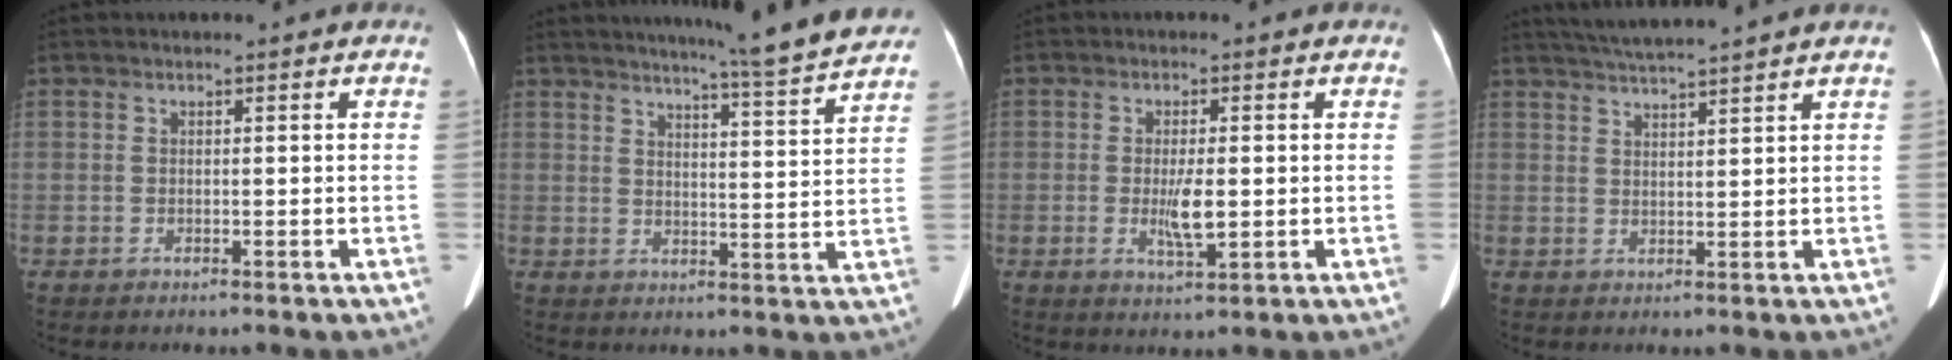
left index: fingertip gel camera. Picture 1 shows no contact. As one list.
[{"total": 11.6, "force": [10.7, -1.5, 4.4], "torque": [-0.074, -0.027, 0.134]}, {"total": 4.4, "force": [-0.4, 0.9, 4.3], "torque": [-0.084, -0.008, -0.004]}, {"total": 7.1, "force": [6.4, -1.3, 2.7], "torque": [-0.051, 0.018, 0.104]}]